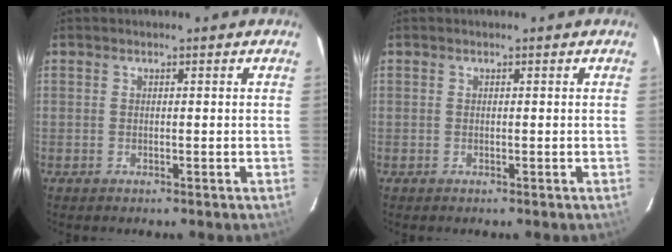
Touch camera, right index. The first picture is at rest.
{"total": 0.0}